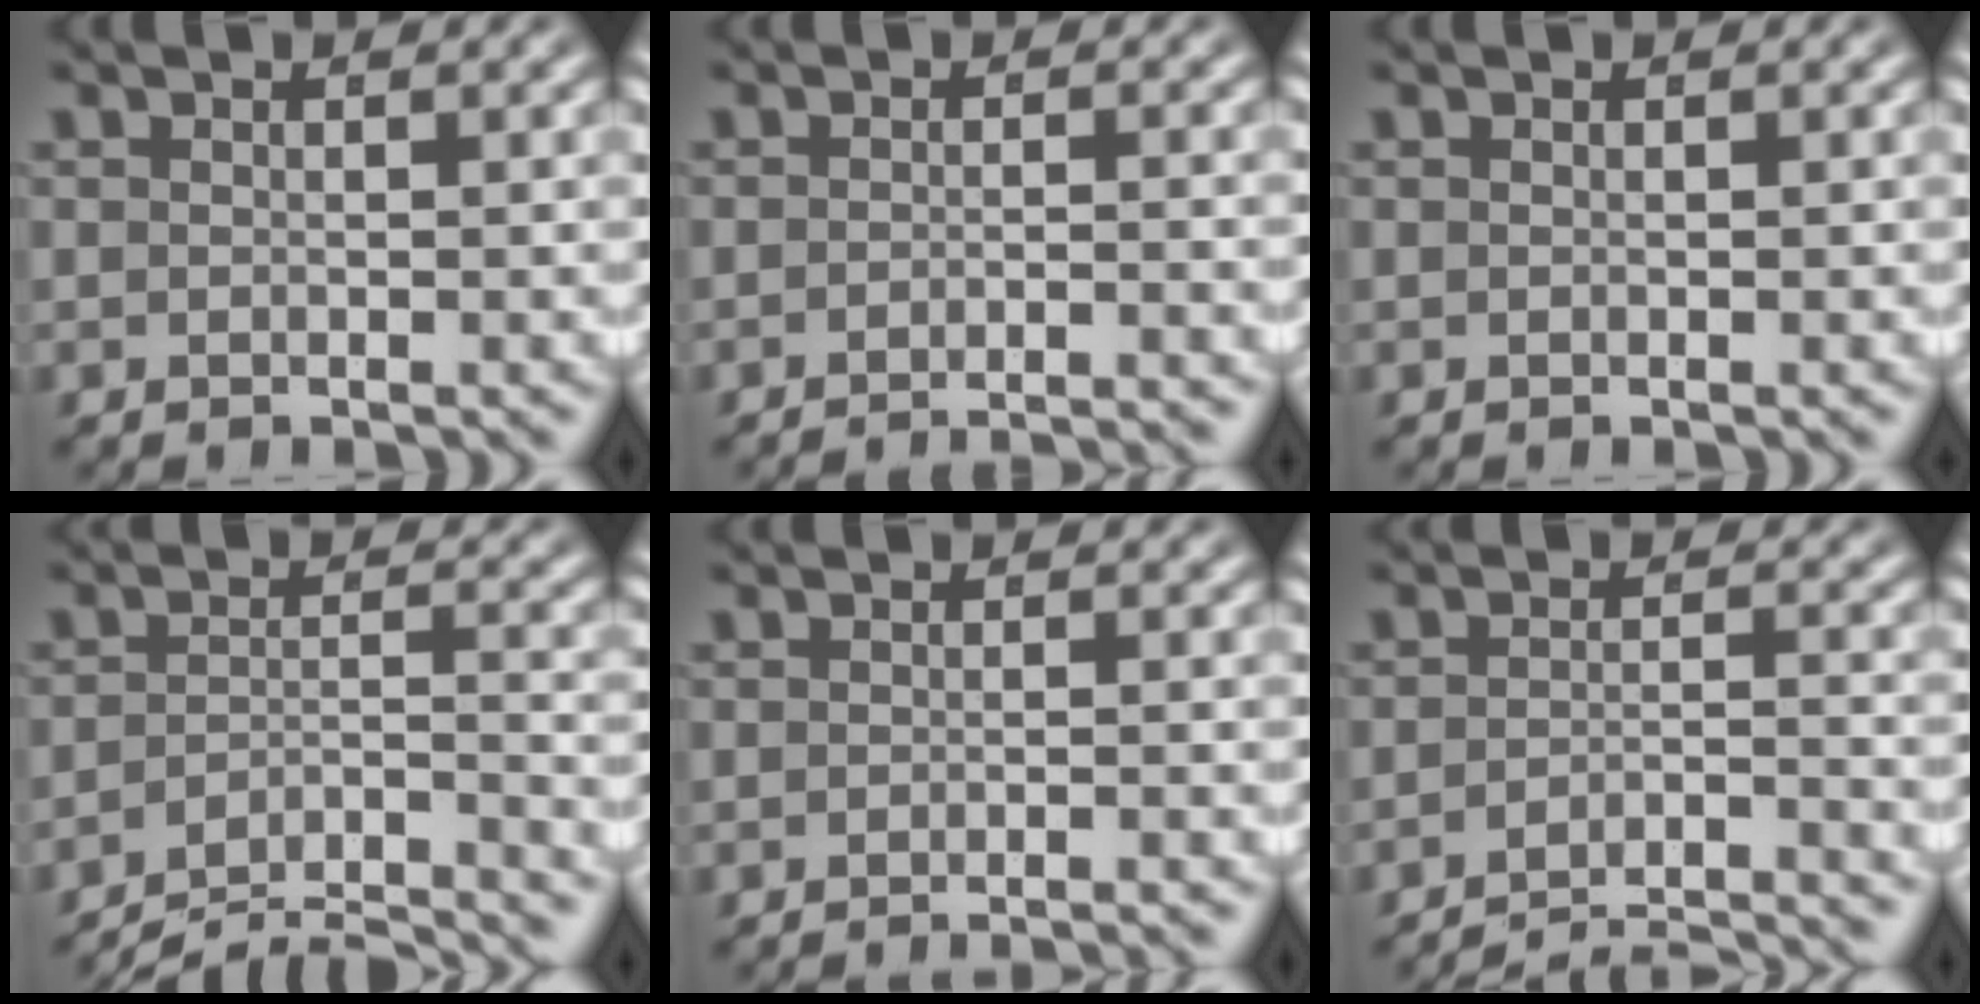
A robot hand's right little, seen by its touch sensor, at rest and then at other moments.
{"total": 4.8, "force": [-4.7, 0.0, 0.4], "torque": [0.007, -0.013, -0.073]}
{"total": 0.0}
{"total": 8.2, "force": [-6.3, 3.3, 4.1], "torque": [-0.055, -0.033, -0.093]}
{"total": 3.0, "force": [-2.9, -0.3, 0.2], "torque": [0.001, -0.008, -0.045]}
{"total": 11.2, "force": [-10.6, 2.4, 2.3], "torque": [-0.010, -0.029, -0.164]}